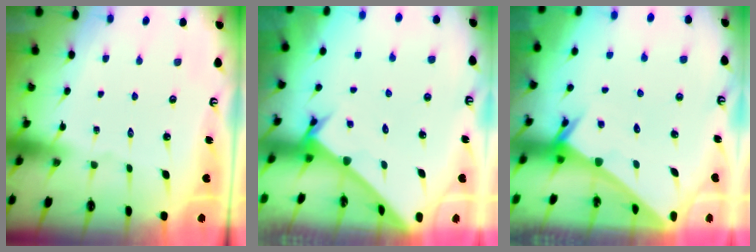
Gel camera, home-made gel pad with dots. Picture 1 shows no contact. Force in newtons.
{"total": 2.6, "press": 2.6, "slide": 0.3}
{"total": 1.9, "press": 1.9, "slide": 0.2}